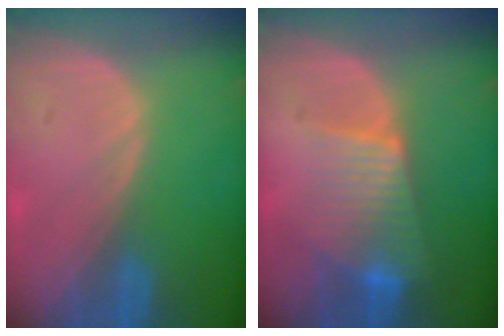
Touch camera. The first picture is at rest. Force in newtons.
{"total": 7.5, "press": 6.6, "slide": 3.6}